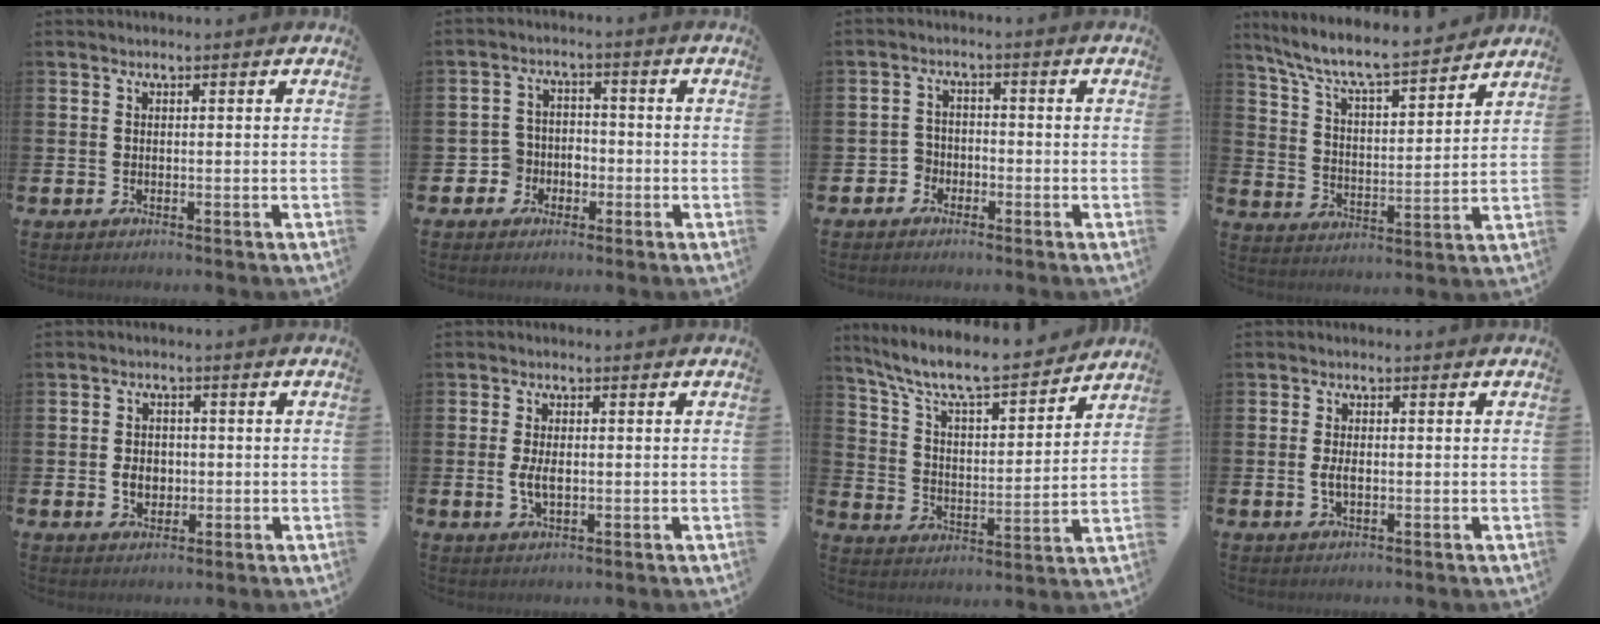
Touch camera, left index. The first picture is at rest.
{"total": 3.9, "force": [-1.9, 3.4, 0.3], "torque": [-0.021, 0.008, -0.043]}
{"total": 2.7, "force": [-2.0, 1.7, 0.0], "torque": [-0.010, 0.005, -0.047]}
{"total": 8.4, "force": [7.8, 0.8, 3.0], "torque": [-0.097, -0.056, 0.133]}
{"total": 3.2, "force": [-0.4, 2.5, 2.0], "torque": [-0.020, -0.003, -0.016]}
{"total": 3.1, "force": [-0.2, 1.6, 2.6], "torque": [-0.044, 0.003, -0.005]}
{"total": 9.1, "force": [8.3, 1.6, 3.5], "torque": [-0.103, -0.058, 0.140]}
{"total": 2.2, "force": [-0.2, 1.1, 1.9], "torque": [-0.029, 0.001, -0.007]}